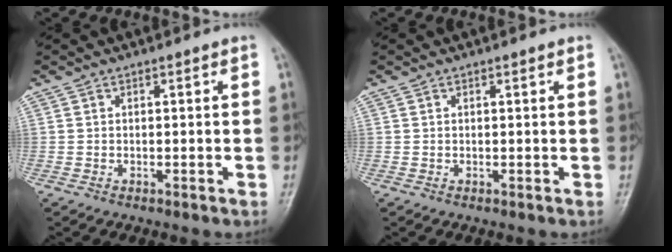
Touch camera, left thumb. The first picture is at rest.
{"total": 0.6, "force": [0.5, 0.1, 0.4], "torque": [-0.007, -0.001, 0.006]}